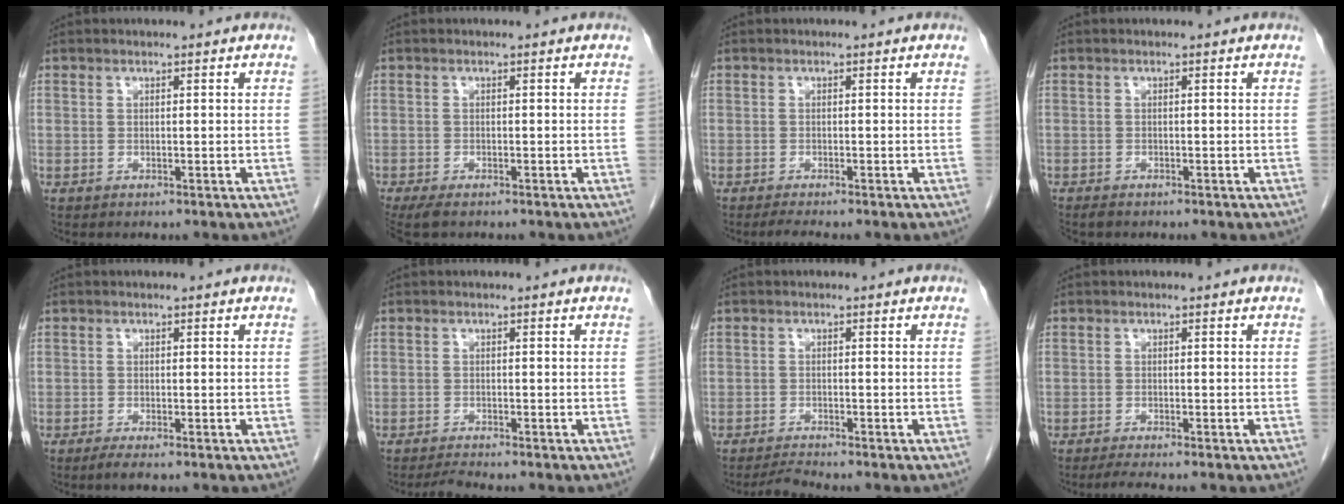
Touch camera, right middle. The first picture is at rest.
{"total": 3.5, "force": [-2.7, 1.1, 2.0], "torque": [-0.038, -0.012, -0.042]}
{"total": 1.5, "force": [-1.3, -0.4, 0.7], "torque": [-0.019, -0.005, -0.025]}
{"total": 1.1, "force": [-1.0, 0.3, 0.4], "torque": [-0.011, -0.003, -0.016]}
{"total": 1.3, "force": [-1.0, 0.1, 0.8], "torque": [-0.022, -0.005, -0.017]}
{"total": 1.2, "force": [-1.2, -0.3, 0.2], "torque": [-0.009, -0.009, -0.022]}
{"total": 1.6, "force": [-1.5, -0.4, 0.0], "torque": [-0.004, -0.013, -0.028]}
{"total": 1.9, "force": [-1.6, -0.4, 1.0], "torque": [-0.026, -0.007, -0.033]}